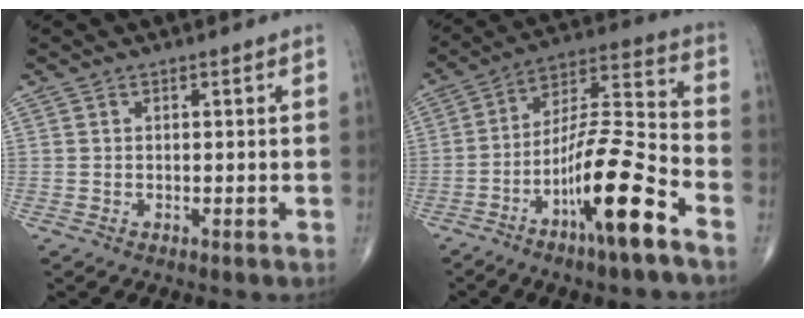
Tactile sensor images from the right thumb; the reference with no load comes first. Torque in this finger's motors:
{"motor_torque": [2.68, 2.33, 1.73, -1.04, 0.55]}